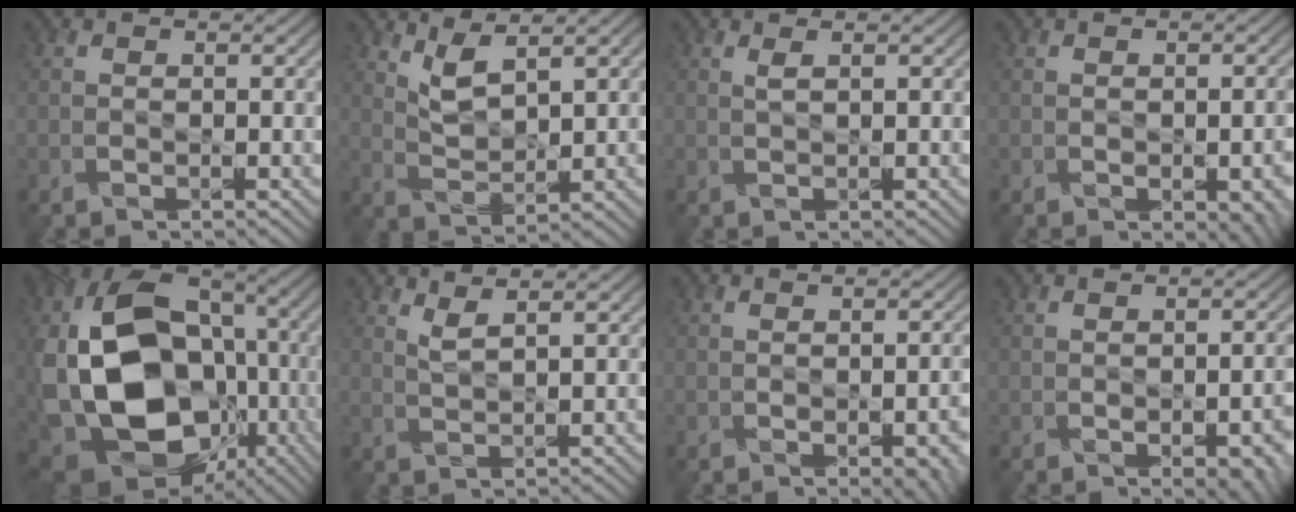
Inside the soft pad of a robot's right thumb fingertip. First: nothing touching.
{"total": 4.2, "force": [3.1, 0.9, 2.6], "torque": [-0.069, -0.001, 0.068]}
{"total": 1.0, "force": [0.7, 0.2, 0.7], "torque": [-0.017, 0.008, 0.010]}
{"total": 5.1, "force": [-1.9, 2.4, 4.1], "torque": [-0.042, -0.009, -0.010]}
{"total": 19.9, "force": [-2.6, 14.5, 13.3], "torque": [-0.305, -0.017, -0.032]}
{"total": 2.1, "force": [1.7, 0.2, 1.3], "torque": [-0.031, 0.005, 0.036]}
{"total": 5.8, "force": [-2.2, 2.6, 4.7], "torque": [-0.049, -0.010, -0.010]}
{"total": 6.6, "force": [-2.5, 3.1, 5.3], "torque": [-0.049, -0.008, -0.010]}